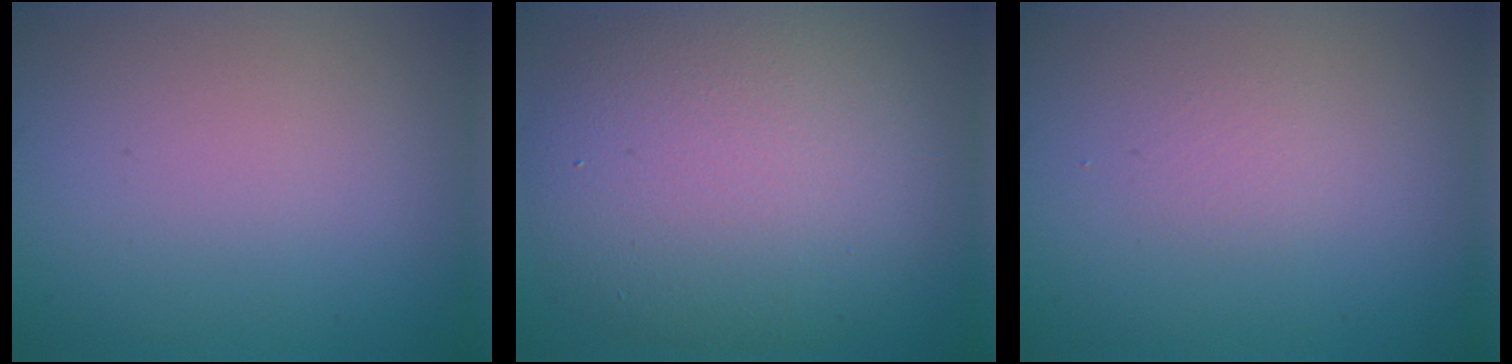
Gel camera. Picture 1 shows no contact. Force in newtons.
{"total": 10.3, "press": 10.3, "slide": 0.3}
{"total": 0.8, "press": 0.8, "slide": 0.1}